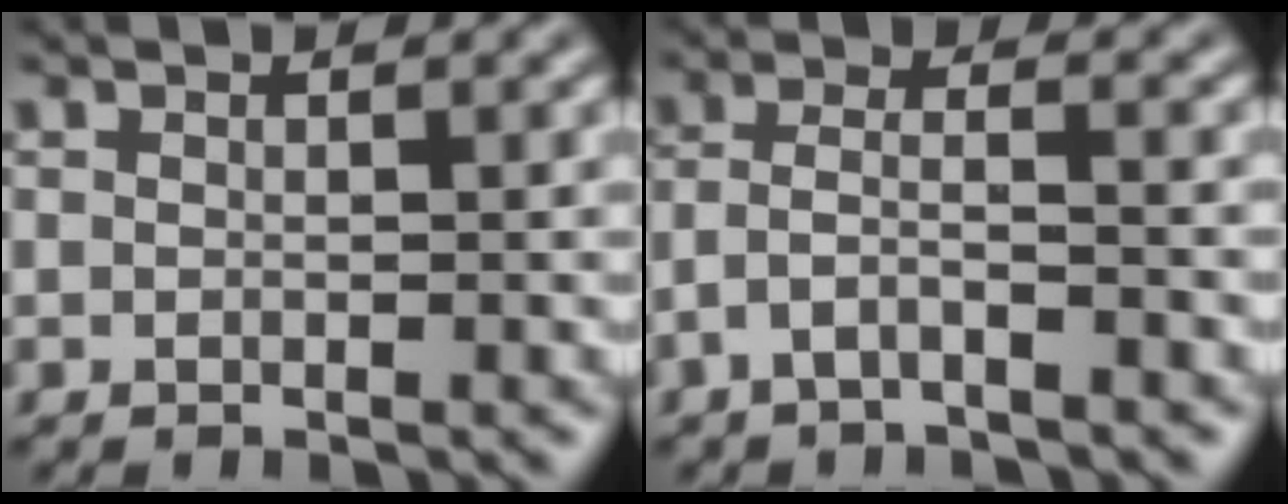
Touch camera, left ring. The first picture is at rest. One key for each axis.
{"total": 2.9, "fx": -1.8, "fy": 0.8, "fz": 2.2, "tx": -0.047, "ty": 0.010, "tz": -0.042}